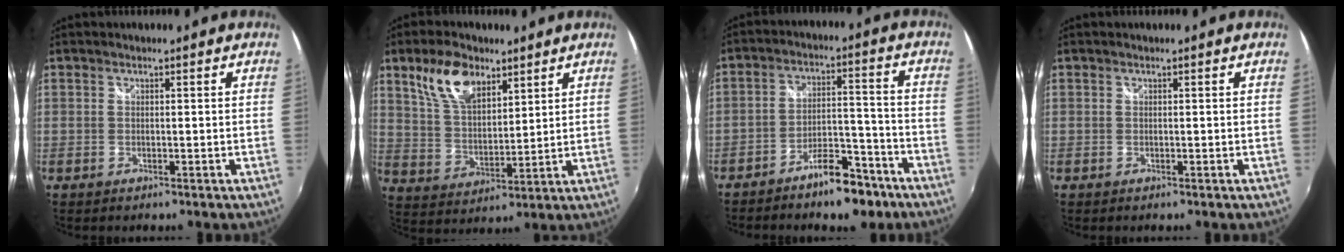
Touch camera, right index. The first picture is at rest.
{"total": 11.3, "force": [6.8, 5.9, 6.8], "torque": [-0.129, 0.018, 0.137]}
{"total": 9.6, "force": [-7.2, 3.5, 5.2], "torque": [-0.087, 0.023, -0.104]}
{"total": 0.0}